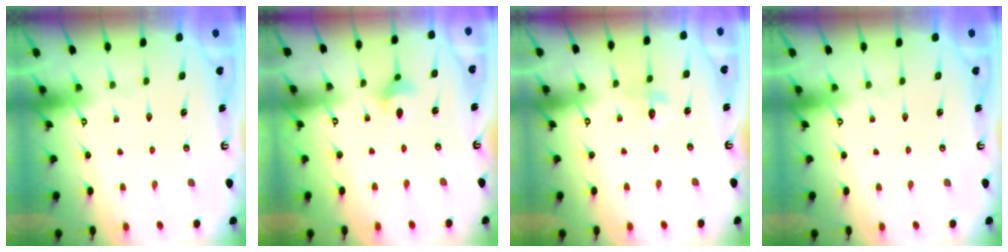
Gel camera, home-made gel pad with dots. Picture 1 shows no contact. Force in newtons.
{"total": 3.7, "press": 3.6, "slide": 0.7}
{"total": 3.0, "press": 2.9, "slide": 0.3}
{"total": 0.0}